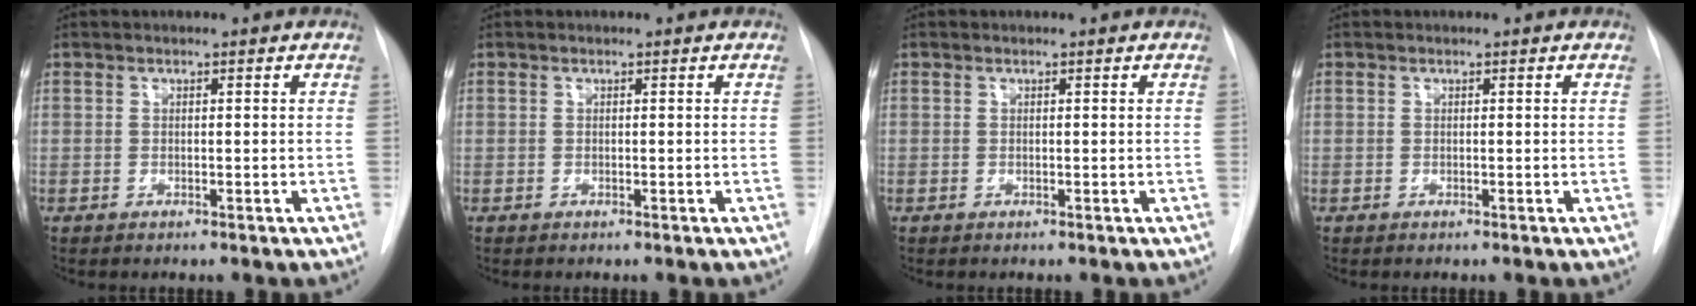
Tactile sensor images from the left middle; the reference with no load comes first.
{"total": 0.0}
{"total": 0.0}
{"total": 0.0}